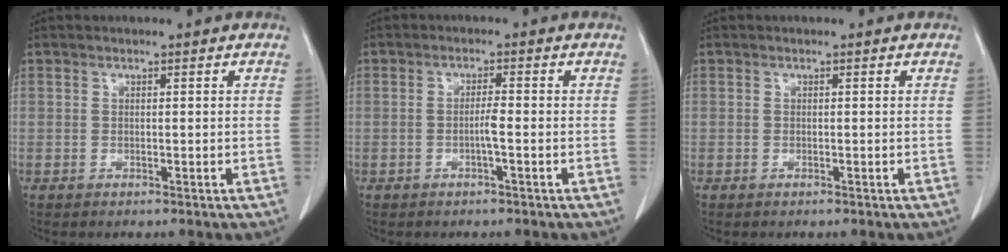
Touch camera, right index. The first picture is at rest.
{"total": 1.8, "force": [-0.5, -0.2, 1.7], "torque": [-0.029, 0.002, -0.008]}
{"total": 0.0}